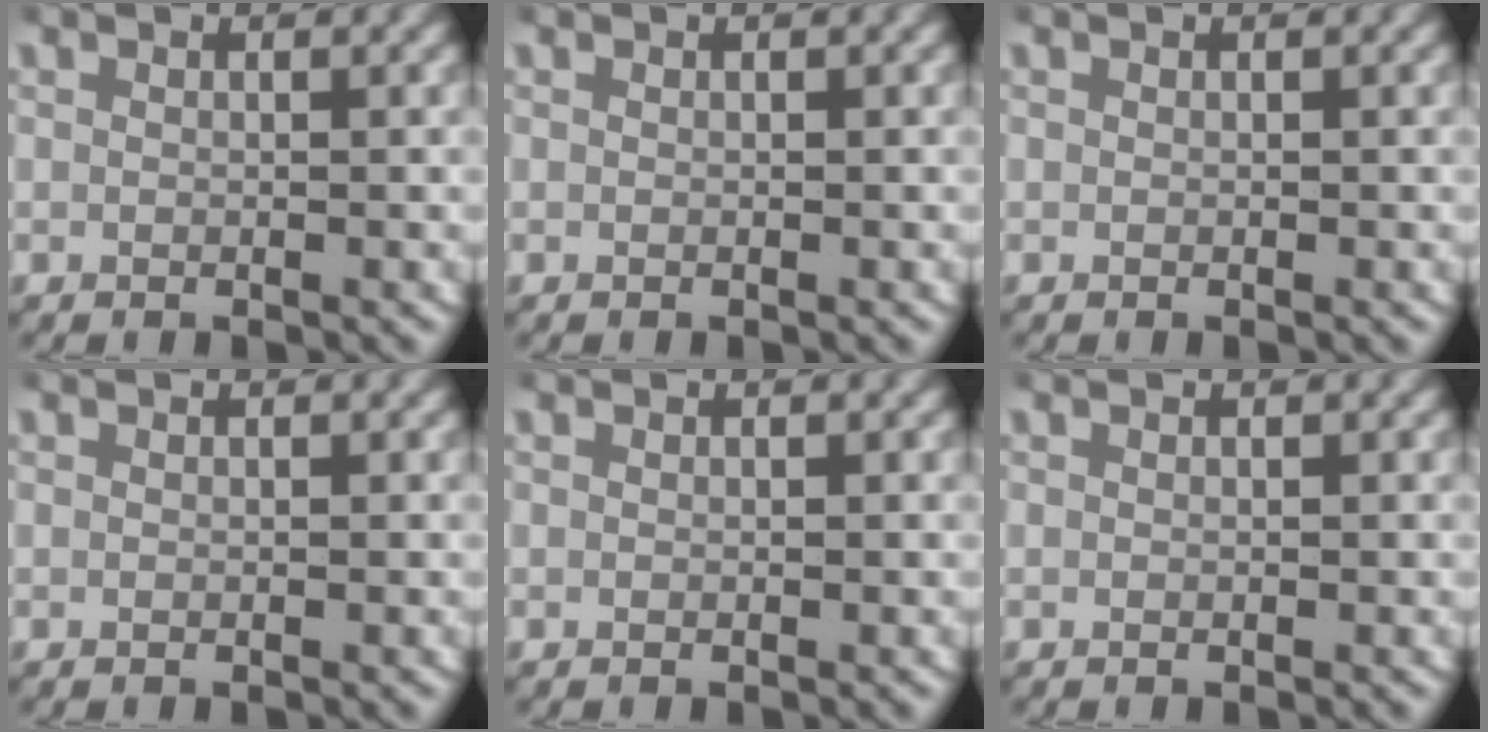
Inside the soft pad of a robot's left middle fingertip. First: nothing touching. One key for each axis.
{"total": 0.0}
{"total": 0.0}
{"total": 0.0}
{"total": 0.0}
{"total": 0.0}